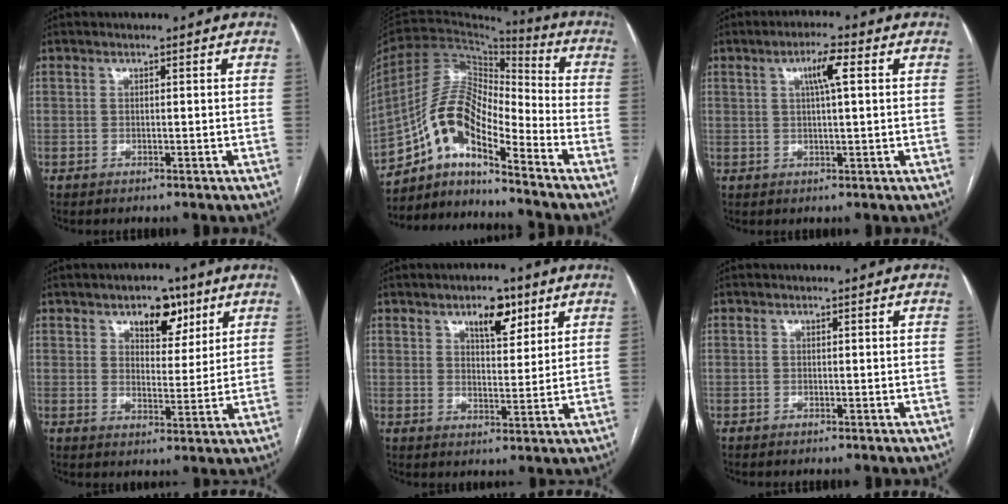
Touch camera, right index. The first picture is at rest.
{"total": 13.9, "force": [-9.3, 3.4, 9.8], "torque": [-0.188, 0.032, -0.166]}
{"total": 4.6, "force": [1.5, 0.5, 4.3], "torque": [-0.079, 0.008, 0.026]}
{"total": 7.1, "force": [4.2, 3.8, 4.3], "torque": [-0.056, 0.007, 0.063]}
{"total": 6.3, "force": [3.7, 2.7, 4.3], "torque": [-0.067, 0.003, 0.059]}
{"total": 0.0}